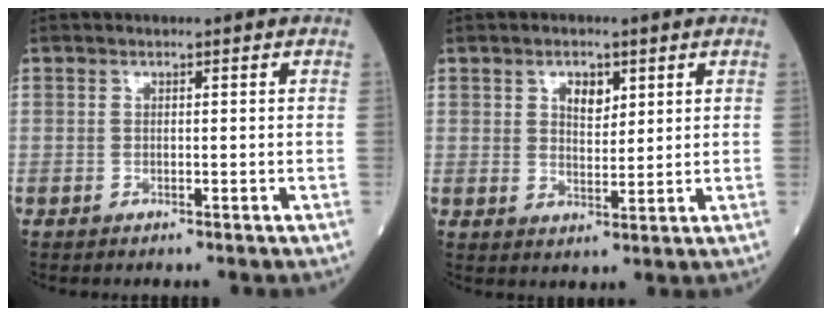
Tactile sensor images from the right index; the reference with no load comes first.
{"total": 3.8, "force": [1.8, 2.1, 2.7], "torque": [-0.043, 0.001, 0.033]}